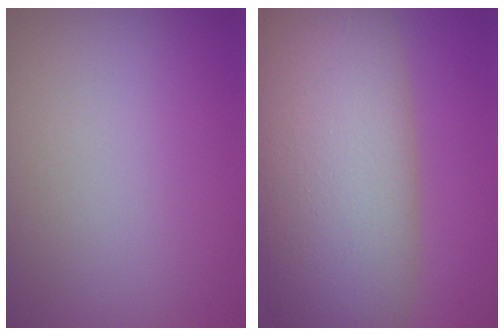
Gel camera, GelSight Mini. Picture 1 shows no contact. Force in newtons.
{"total": 13.1, "press": 13.1, "slide": 0.5}